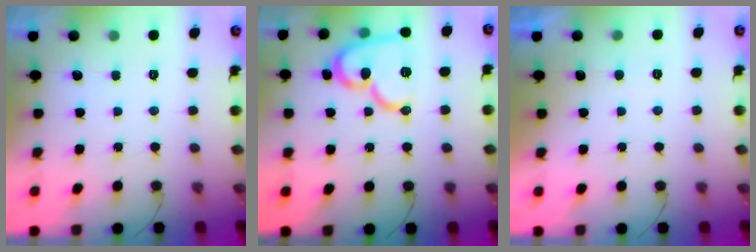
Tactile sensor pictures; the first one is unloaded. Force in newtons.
{"total": 17.3, "press": 17.3, "slide": 1.7}
{"total": 3.8, "press": 3.8, "slide": 0.3}